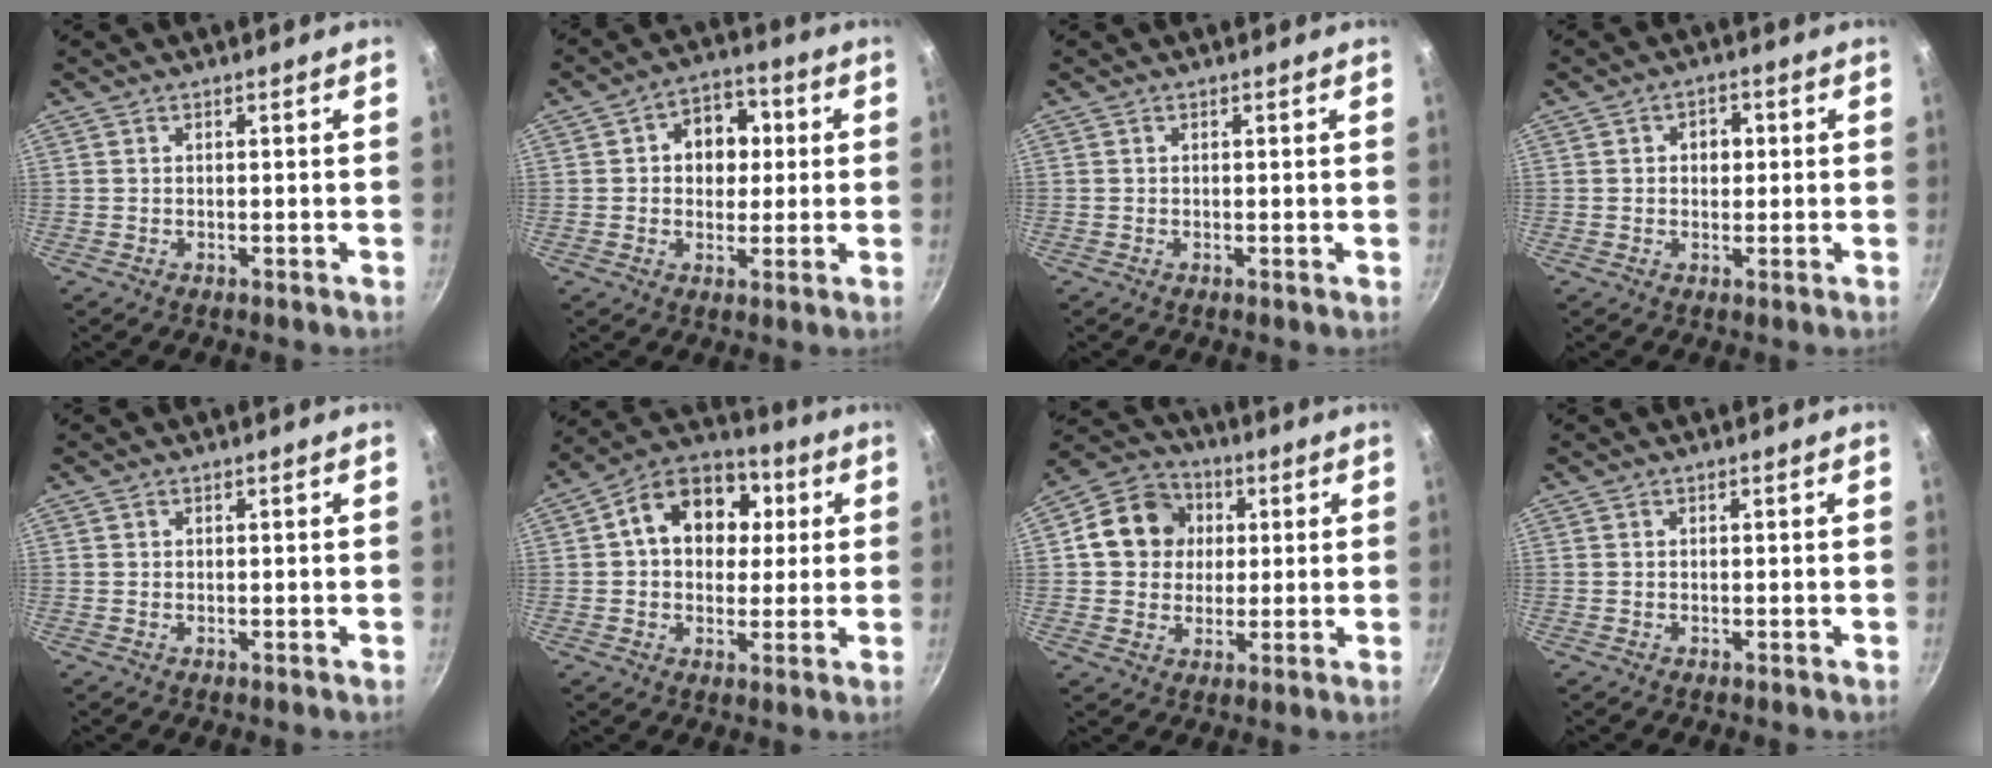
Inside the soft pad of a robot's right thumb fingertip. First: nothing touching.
{"total": 9.7, "force": [1.6, 7.5, 5.9], "torque": [-0.037, 0.011, 0.013]}
{"total": 0.0}
{"total": 3.8, "force": [0.6, 2.9, 2.4], "torque": [-0.017, 0.006, 0.006]}
{"total": 0.0}
{"total": 15.3, "force": [3.1, 11.5, 9.7], "torque": [-0.120, 0.022, 0.032]}
{"total": 12.2, "force": [2.2, 10.7, 5.4], "torque": [-0.065, 0.016, 0.025]}
{"total": 0.0}